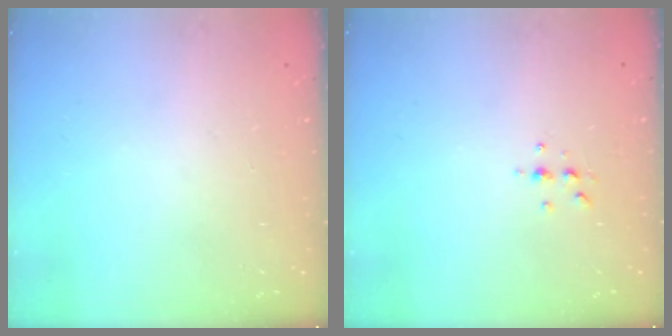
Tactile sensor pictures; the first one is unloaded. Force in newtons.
{"total": 4.4, "press": 4.3, "slide": 0.5}